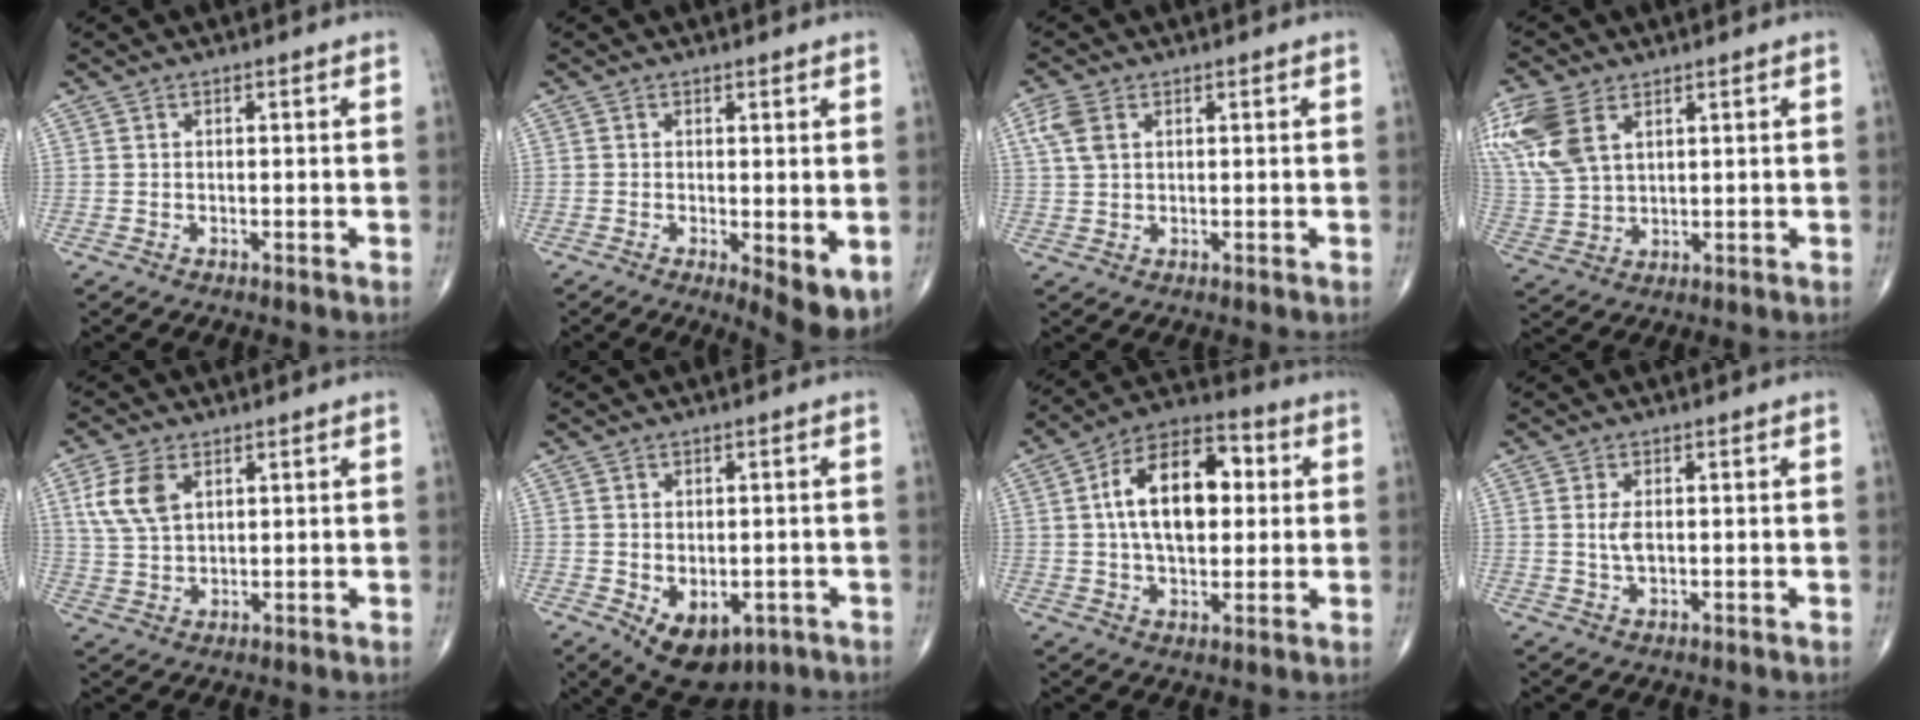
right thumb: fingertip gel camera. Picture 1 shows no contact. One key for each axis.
{"total": 5.9, "fx": -1.0, "fy": 1.9, "fz": 5.5, "tx": -0.077, "ty": -0.018, "tz": -0.012}
{"total": 4.4, "fx": 1.7, "fy": 2.7, "fz": 3.0, "tx": -0.073, "ty": 0.008, "tz": 0.038}
{"total": 12.7, "fx": 5.7, "fy": 7.5, "fz": 8.5, "tx": -0.196, "ty": -0.008, "tz": 0.125}
{"total": 7.9, "fx": 3.1, "fy": 4.6, "fz": 5.6, "tx": -0.113, "ty": -0.004, "tz": 0.065}
{"total": 10.2, "fx": -4.0, "fy": 6.4, "fz": 6.9, "tx": -0.081, "ty": 0.000, "tz": -0.042}
{"total": 16.9, "fx": 2.6, "fy": 9.7, "fz": 13.6, "tx": -0.206, "ty": 0.020, "tz": 0.038}
{"total": 2.9, "fx": 0.3, "fy": 1.4, "fz": 2.5, "tx": -0.052, "ty": -0.005, "tz": 0.008}